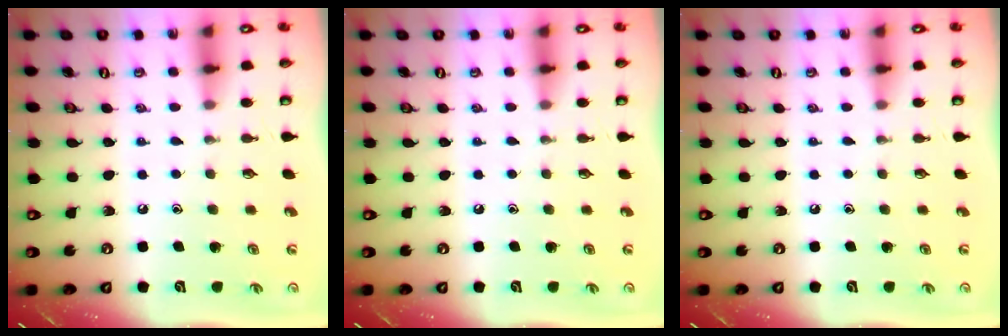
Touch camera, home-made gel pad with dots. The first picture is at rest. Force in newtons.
{"total": 0.0}
{"total": 0.0}